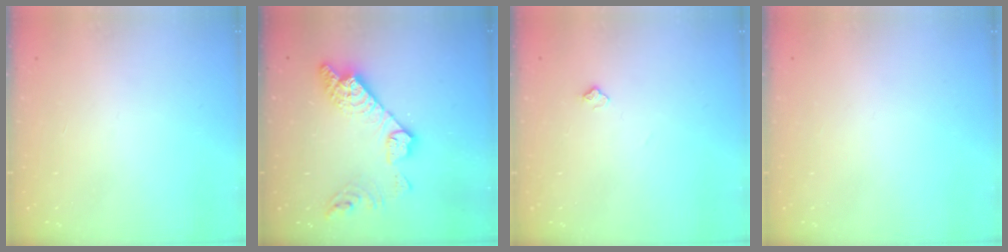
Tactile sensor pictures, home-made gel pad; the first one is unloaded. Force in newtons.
{"total": 15.6, "press": 15.5, "slide": 1.2}
{"total": 5.1, "press": 5.1, "slide": 0.5}
{"total": 0.0}